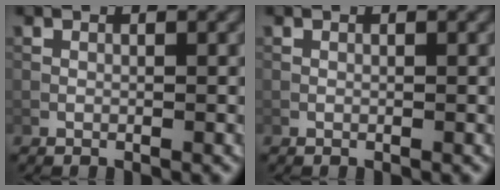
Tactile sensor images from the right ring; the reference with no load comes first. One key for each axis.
{"total": 0.0}